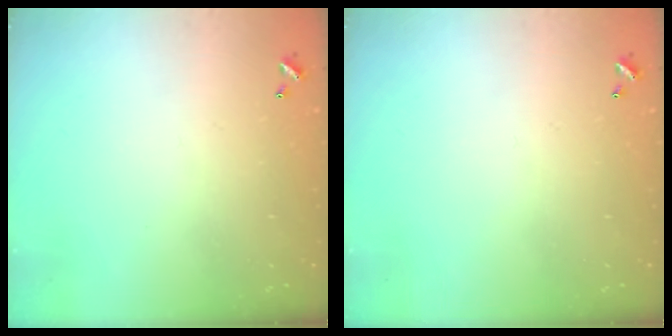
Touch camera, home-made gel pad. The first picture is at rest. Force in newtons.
{"total": 0.0}